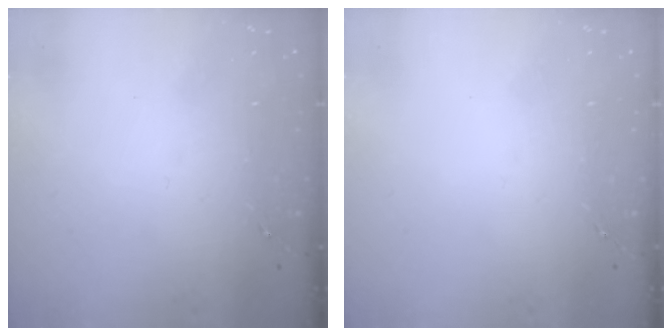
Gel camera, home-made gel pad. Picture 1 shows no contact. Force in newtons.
{"total": 0.0}